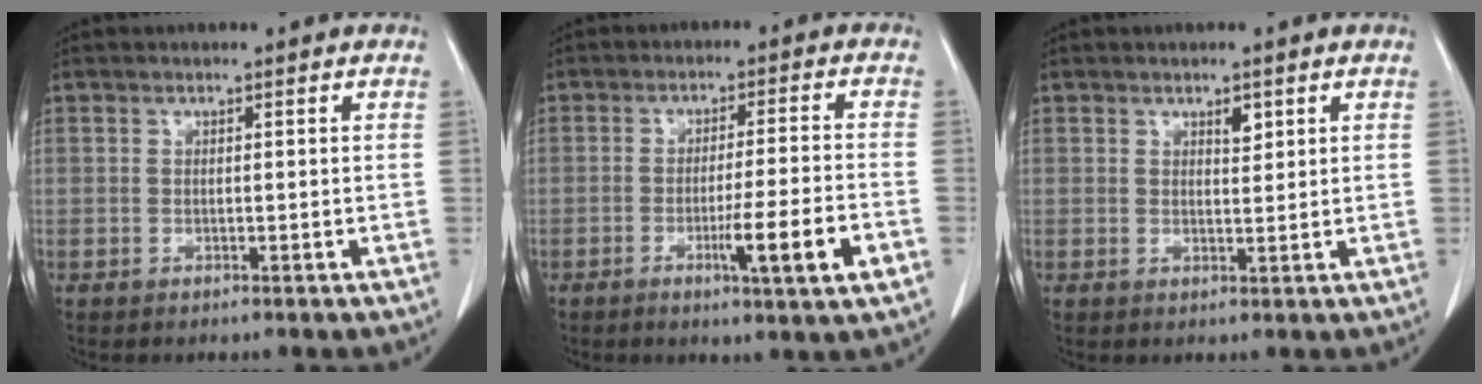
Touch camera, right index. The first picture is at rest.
{"total": 9.1, "force": [-3.5, -0.5, 8.4], "torque": [-0.126, -0.016, -0.056]}
{"total": 1.8, "force": [1.1, 0.7, 1.2], "torque": [-0.018, -0.005, 0.017]}